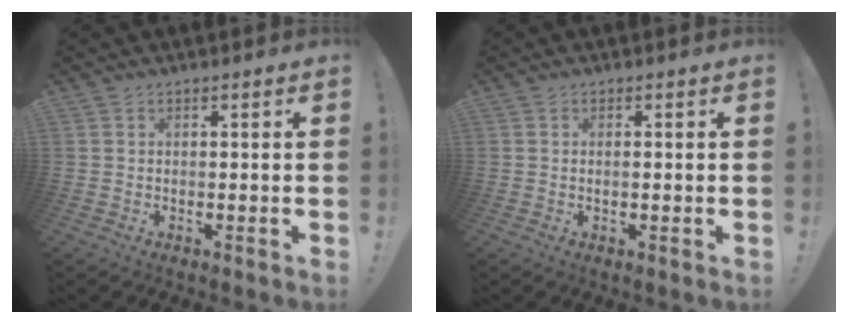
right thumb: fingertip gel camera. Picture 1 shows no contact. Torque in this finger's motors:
{"motor_torque": [-0.46, -0.16, -0.03, 0.02, 0.03]}